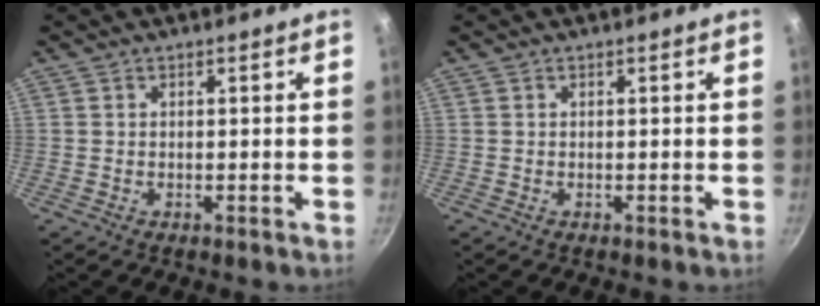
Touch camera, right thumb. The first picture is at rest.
{"total": 0.0}